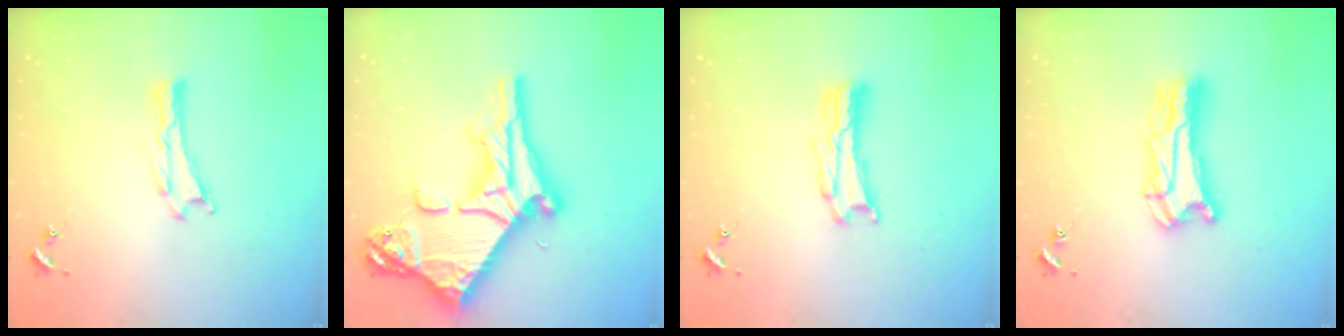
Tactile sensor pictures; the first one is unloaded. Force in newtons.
{"total": 14.2, "press": 14.1, "slide": 1.3}
{"total": 2.8, "press": 2.7, "slide": 0.4}
{"total": 8.4, "press": 8.3, "slide": 0.8}